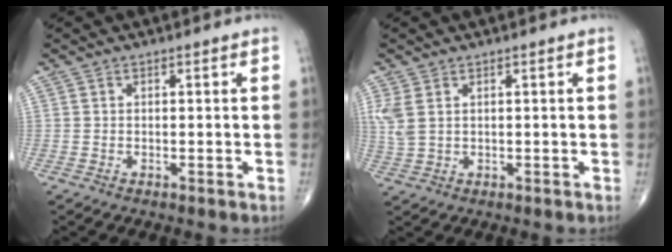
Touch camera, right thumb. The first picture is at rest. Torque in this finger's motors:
{"motor_torque": [0.03, 0.07, 0.39, 0.45, 0.03]}